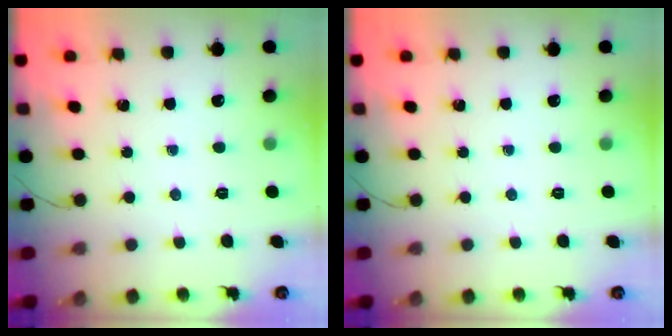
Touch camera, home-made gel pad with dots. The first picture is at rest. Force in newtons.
{"total": 0.0}